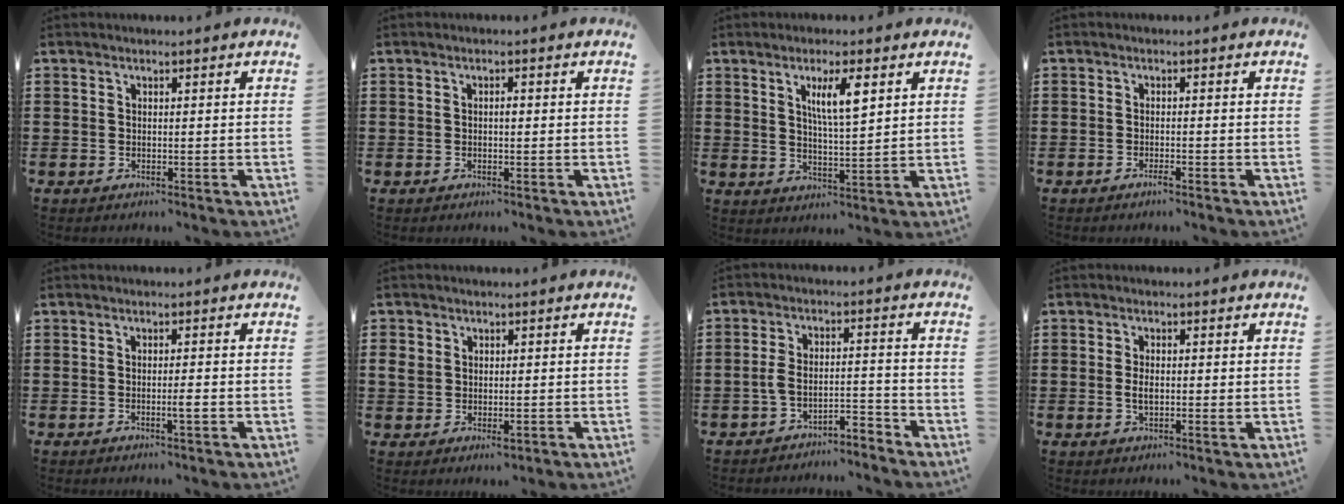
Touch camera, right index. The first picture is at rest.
{"total": 1.0, "force": [-0.1, 0.3, 0.9], "torque": [-0.018, -0.001, -0.001]}
{"total": 6.1, "force": [2.5, 1.4, 5.3], "torque": [-0.103, 0.005, 0.039]}
{"total": 1.2, "force": [-0.9, 0.1, 0.8], "torque": [-0.016, -0.004, -0.016]}
{"total": 1.9, "force": [-0.5, 0.1, 1.8], "torque": [-0.030, -0.002, -0.010]}
{"total": 2.8, "force": [0.4, 2.3, 1.6], "torque": [-0.035, 0.007, 0.007]}
{"total": 4.0, "force": [-3.3, 1.0, 1.9], "torque": [-0.045, 0.011, -0.070]}
{"total": 2.4, "force": [0.2, 1.0, 2.2], "torque": [-0.050, -0.001, 0.000]}